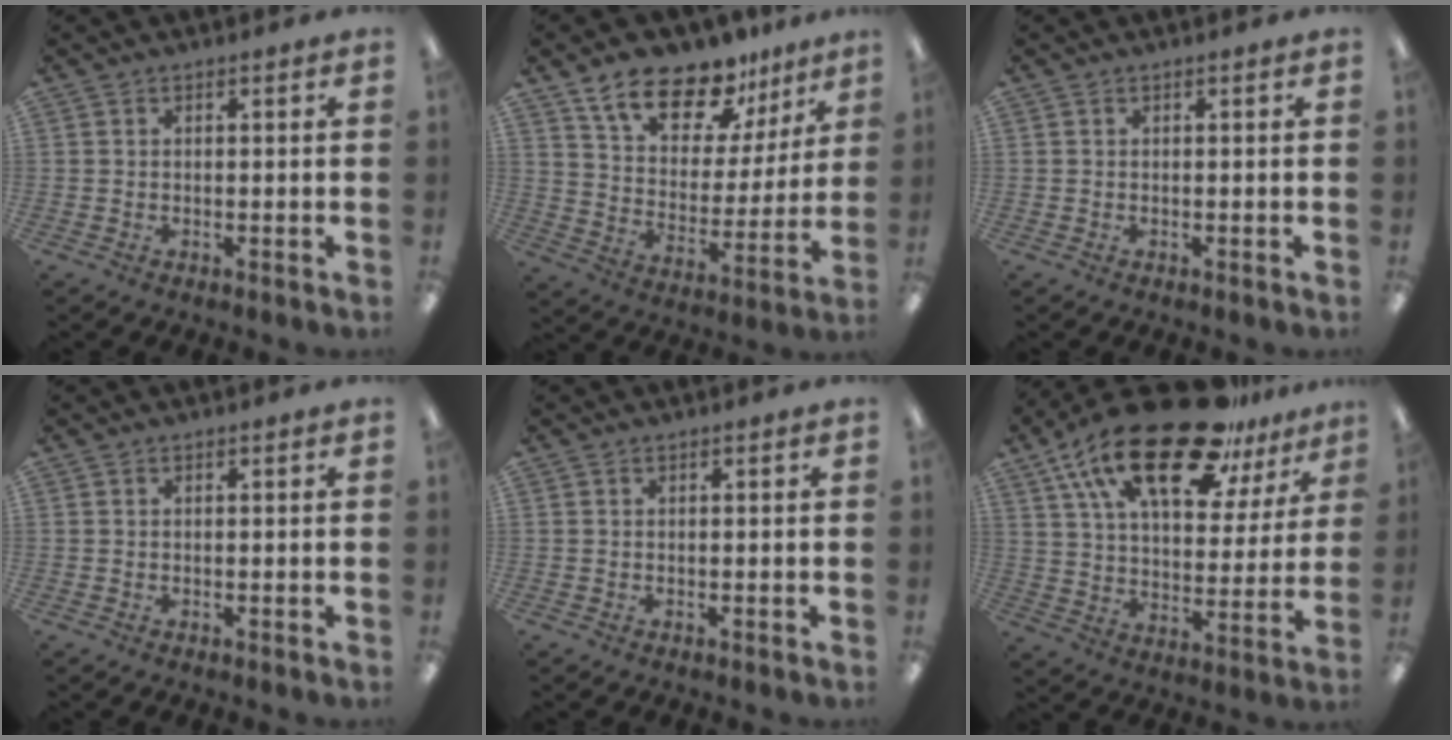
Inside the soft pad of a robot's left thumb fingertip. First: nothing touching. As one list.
[{"total": 16.5, "force": [12.9, 7.3, 7.1], "torque": [-0.128, -0.084, 0.231]}, {"total": 0.0}, {"total": 0.0}, {"total": 0.0}, {"total": 25.0, "force": [16.3, 10.0, 16.2], "torque": [-0.286, -0.091, 0.276]}]